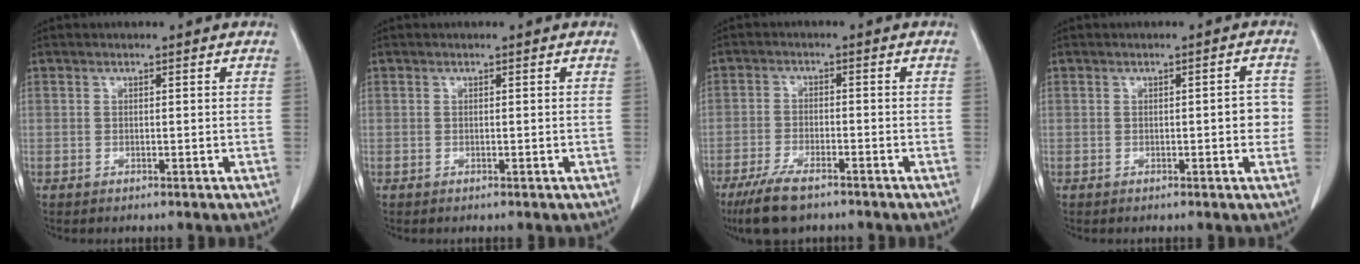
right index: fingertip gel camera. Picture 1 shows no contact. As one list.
[{"total": 0.0}, {"total": 7.0, "force": [-5.3, 1.8, 4.3], "torque": [-0.085, -0.015, -0.094]}, {"total": 2.9, "force": [-0.3, 0.9, 2.7], "torque": [-0.025, 0.004, -0.006]}]